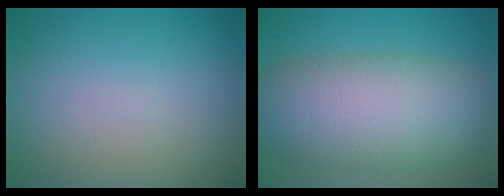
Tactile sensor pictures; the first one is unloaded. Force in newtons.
{"total": 10.7, "press": 10.7, "slide": 0.5}